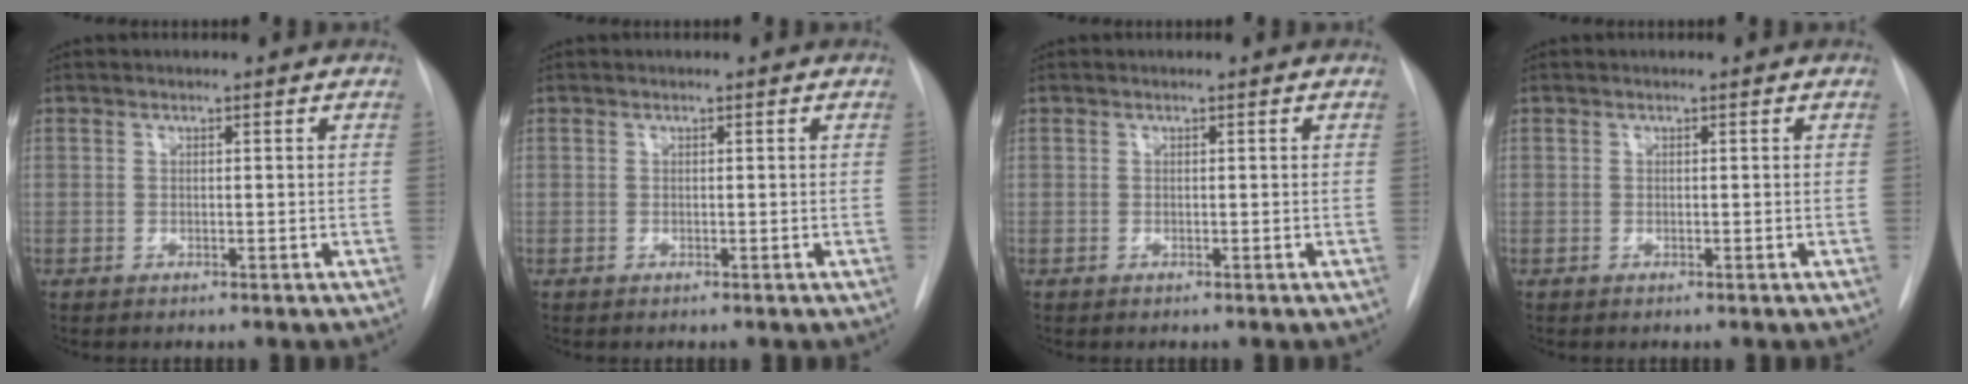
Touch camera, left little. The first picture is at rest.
{"total": 0.0}
{"total": 0.0}
{"total": 0.0}